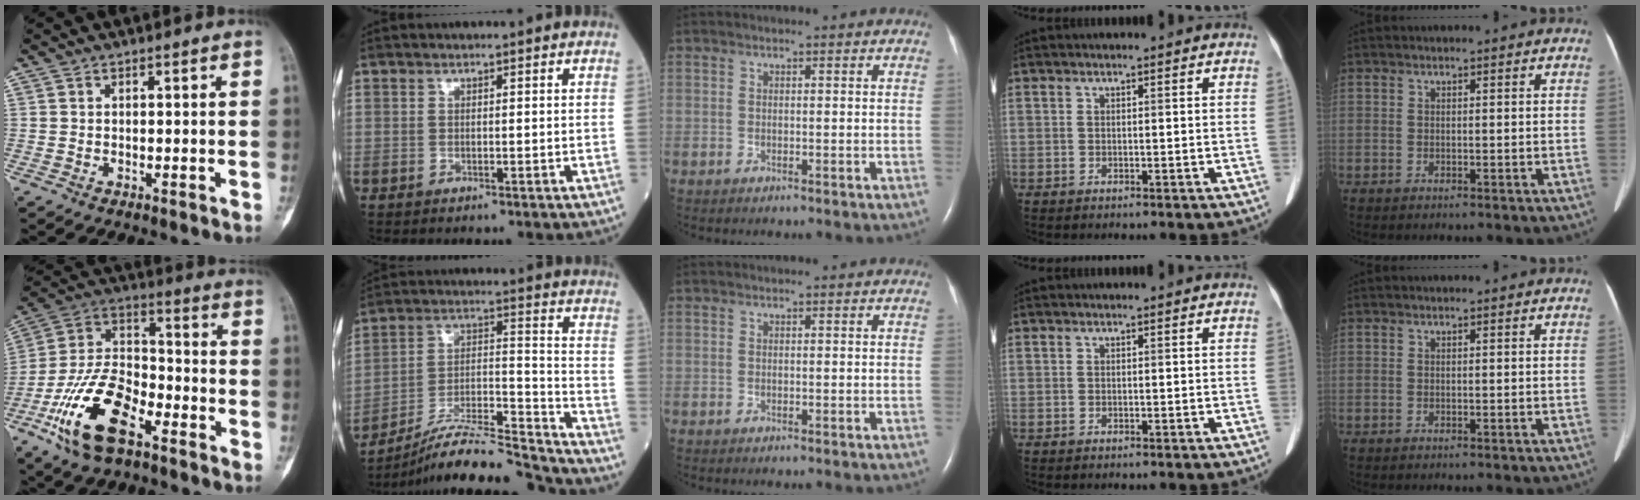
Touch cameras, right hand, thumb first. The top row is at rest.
{"thumb": {"total": 18.3, "force": [-9.3, 8.7, 13.2], "torque": [-0.248, 0.053, -0.178]}, "index": {"total": 19.9, "force": [-18.7, -0.2, 6.9], "torque": [-0.130, 0.006, -0.312]}}